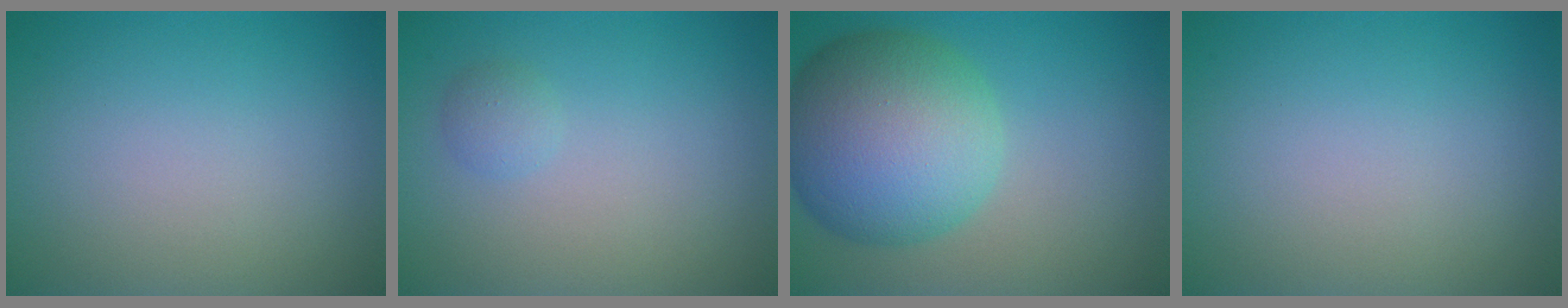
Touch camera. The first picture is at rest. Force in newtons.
{"total": 1.1, "press": 1.1, "slide": 0.1}
{"total": 11.3, "press": 11.3, "slide": 0.3}
{"total": 0.0}